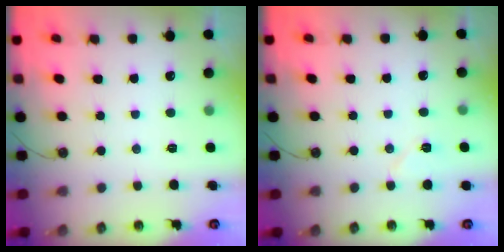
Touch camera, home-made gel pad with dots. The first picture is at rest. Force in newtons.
{"total": 6.0, "press": 5.9, "slide": 1.2}